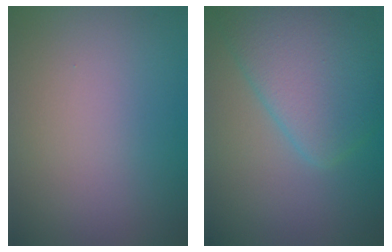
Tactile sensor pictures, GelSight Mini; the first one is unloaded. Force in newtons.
{"total": 6.6, "press": 6.6, "slide": 0.2}